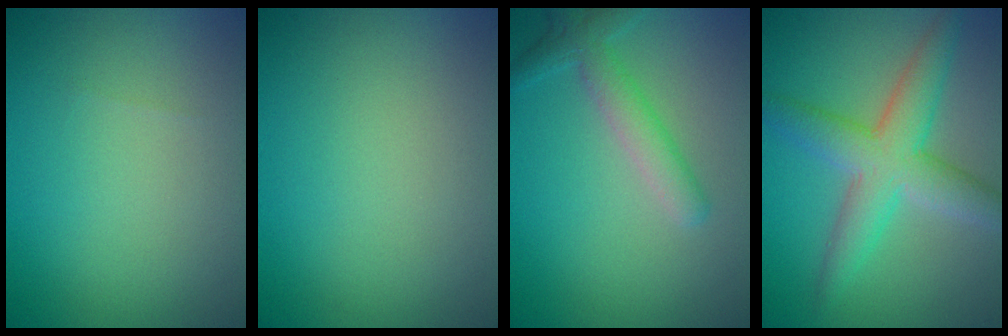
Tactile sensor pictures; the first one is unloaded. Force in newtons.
{"total": 0.0}
{"total": 2.8, "press": 2.8, "slide": 0.1}
{"total": 5.5, "press": 5.5, "slide": 0.1}